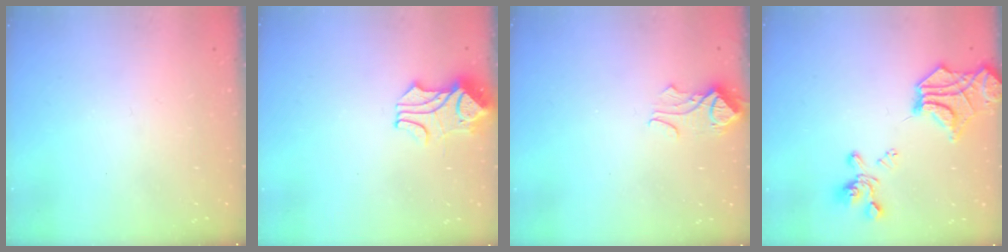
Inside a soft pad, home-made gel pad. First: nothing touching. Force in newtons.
{"total": 1.8, "press": 1.4, "slide": 1.0}
{"total": 2.4, "press": 2.3, "slide": 0.5}
{"total": 10.8, "press": 10.0, "slide": 3.9}